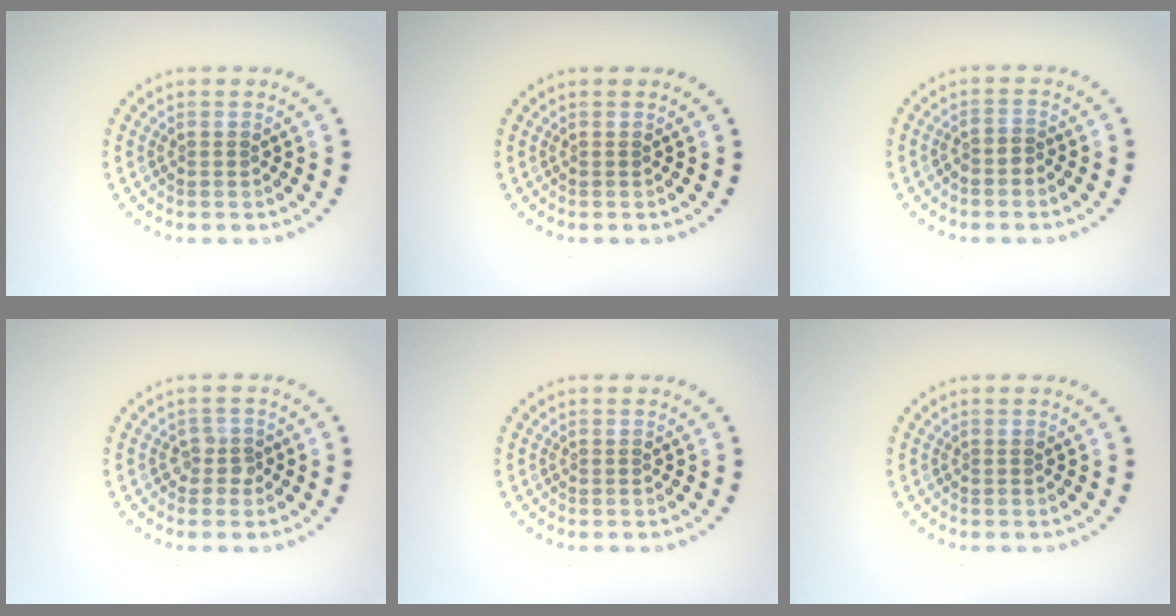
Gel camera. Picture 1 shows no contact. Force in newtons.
{"total": 0.0}
{"total": 1.1, "press": 0.7, "slide": 0.8}
{"total": 1.5, "press": 1.1, "slide": 0.9}
{"total": 0.0}
{"total": 0.0}